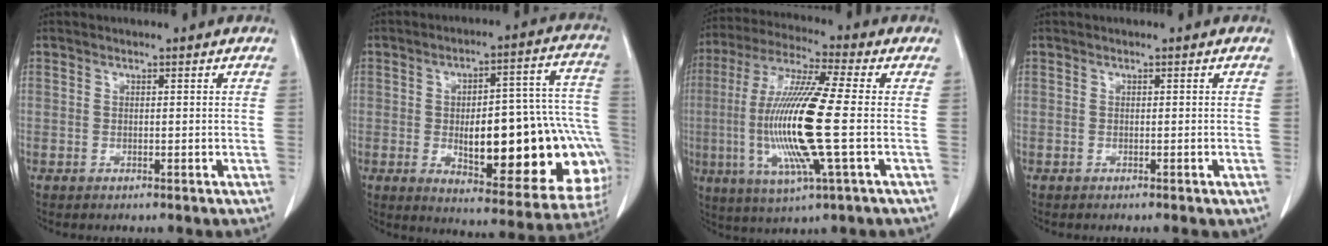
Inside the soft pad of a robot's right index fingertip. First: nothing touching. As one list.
[{"total": 25.8, "force": [-4.5, 8.4, 24.0], "torque": [-0.231, 0.035, -0.033]}, {"total": 17.0, "force": [-2.1, 0.7, 16.8], "torque": [-0.349, -0.010, -0.046]}, {"total": 0.7, "force": [-0.6, 0.1, 0.4], "torque": [-0.007, -0.002, -0.007]}]